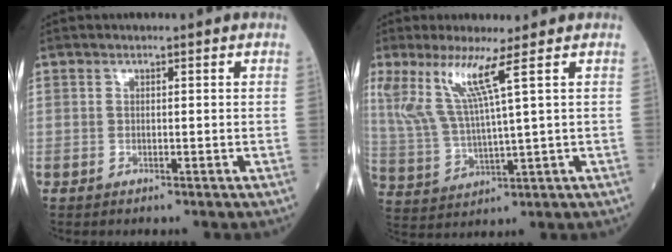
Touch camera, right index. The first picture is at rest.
{"total": 8.6, "force": [4.4, -0.9, 7.3], "torque": [-0.160, -0.001, 0.097]}